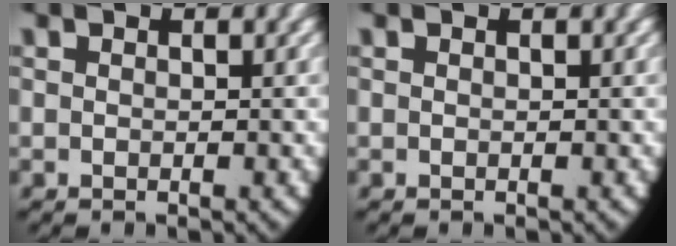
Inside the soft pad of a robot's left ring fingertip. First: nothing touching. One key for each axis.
{"total": 0.0}